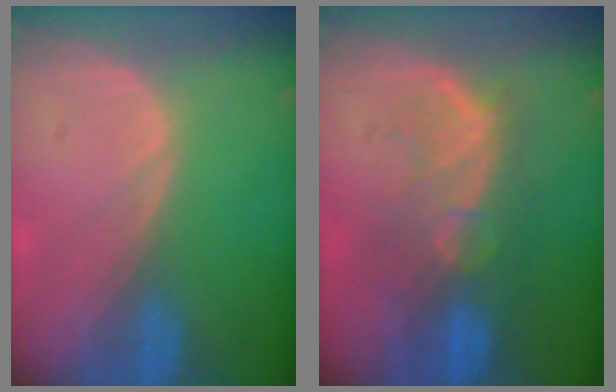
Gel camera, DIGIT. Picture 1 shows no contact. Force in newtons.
{"total": 10.1, "press": 8.6, "slide": 5.3}